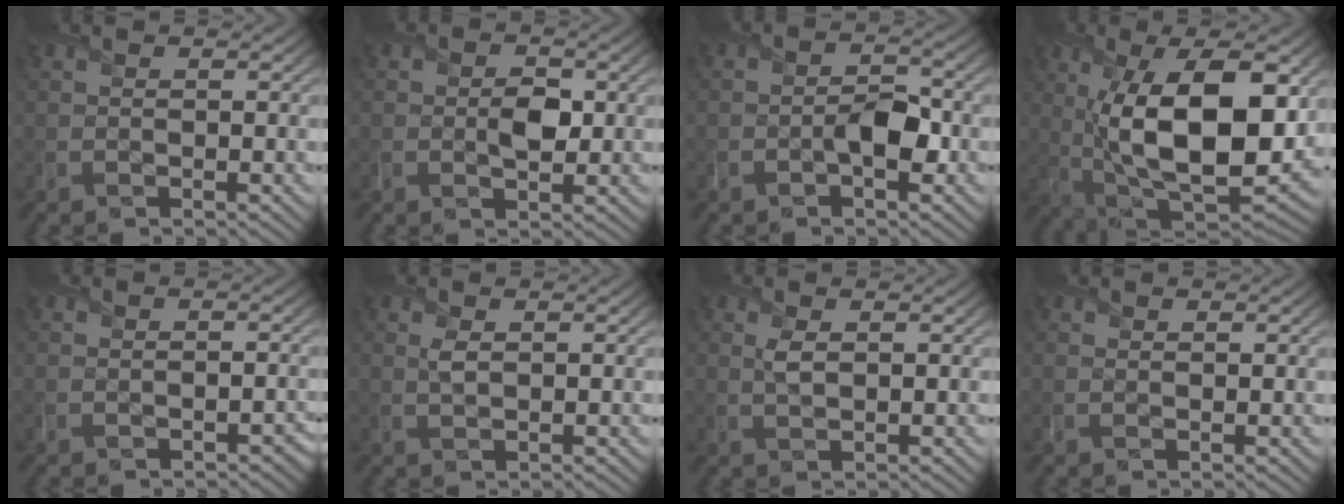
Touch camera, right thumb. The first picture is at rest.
{"total": 2.7, "force": [-0.2, 1.7, 2.1], "torque": [-0.036, -0.007, -0.006]}
{"total": 3.7, "force": [-1.6, 1.7, 2.9], "torque": [-0.047, 0.004, -0.031]}
{"total": 17.1, "force": [2.0, 8.3, 14.9], "torque": [-0.255, -0.010, 0.036]}
{"total": 1.5, "force": [-1.1, 0.8, 0.5], "torque": [-0.006, -0.010, -0.014]}
{"total": 1.6, "force": [0.6, 0.7, 1.4], "torque": [-0.037, 0.002, 0.010]}
{"total": 2.0, "force": [0.6, 0.8, 1.7], "torque": [-0.042, 0.002, 0.012]}
{"total": 0.7, "force": [0.6, 0.2, 0.3], "torque": [-0.009, -0.001, 0.009]}